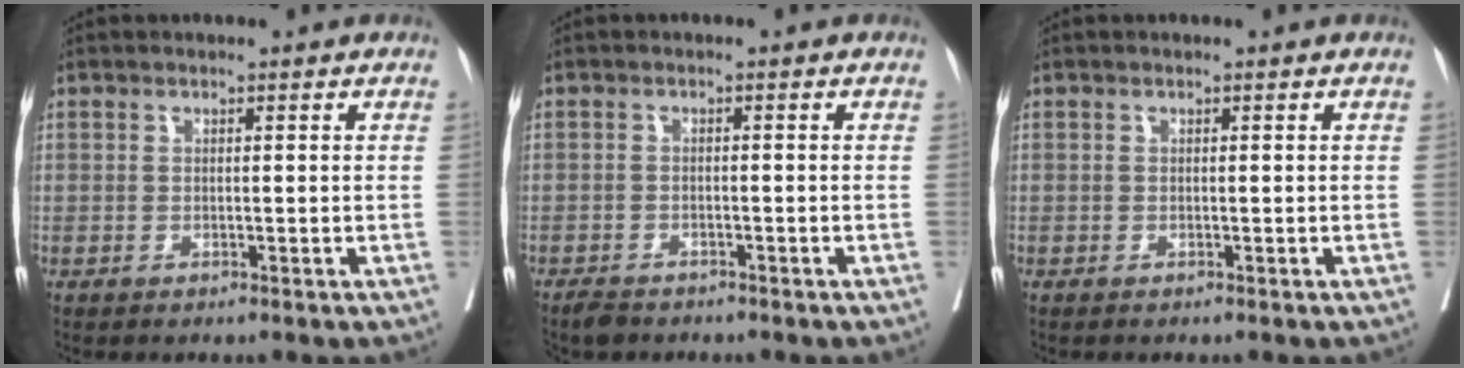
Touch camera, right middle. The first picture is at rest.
{"total": 2.3, "force": [-2.0, 1.1, 0.5], "torque": [-0.013, -0.002, -0.032]}
{"total": 0.0}